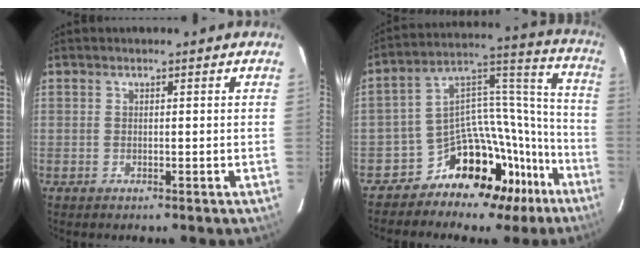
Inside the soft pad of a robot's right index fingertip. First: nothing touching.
{"total": 17.9, "force": [-13.8, 10.3, 4.7], "torque": [-0.055, 0.101, -0.201]}